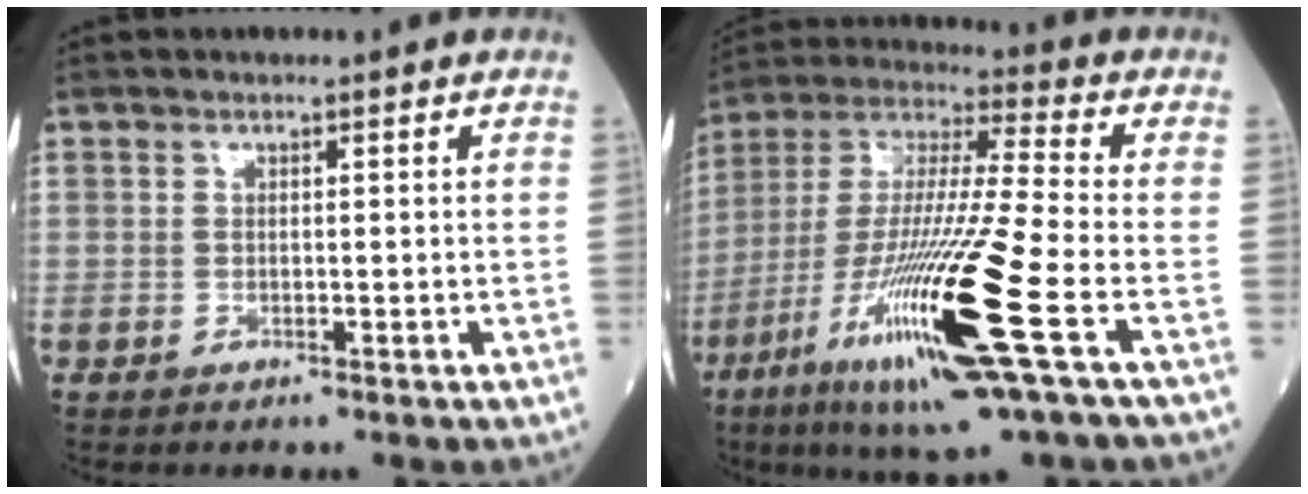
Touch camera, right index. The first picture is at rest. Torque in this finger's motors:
{"motor_torque": [2.14, 0.00, 1.05, 0.21]}